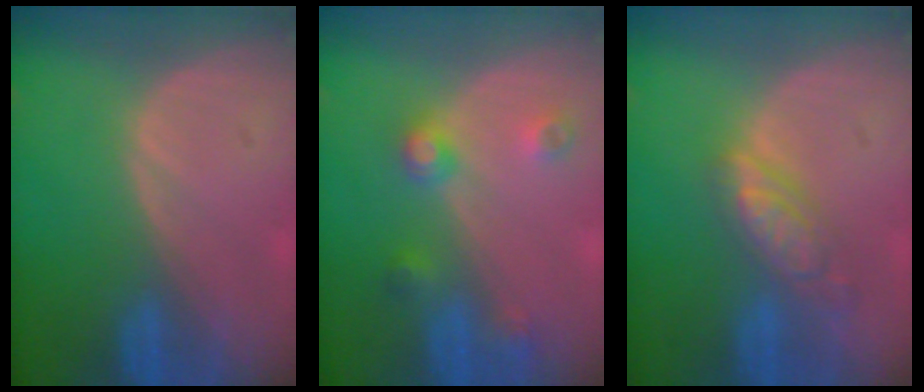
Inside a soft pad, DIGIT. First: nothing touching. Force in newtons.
{"total": 4.5, "press": 4.0, "slide": 2.1}
{"total": 5.8, "press": 5.1, "slide": 2.8}